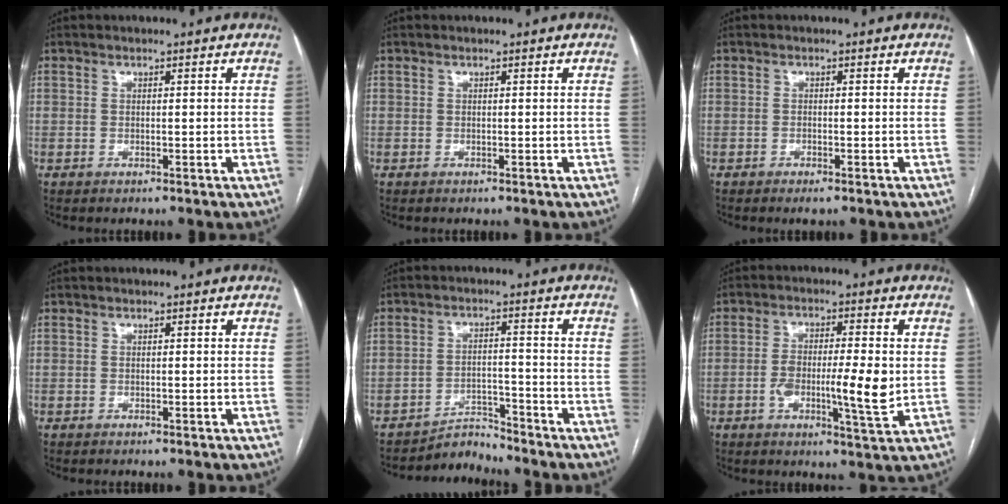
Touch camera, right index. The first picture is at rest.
{"total": 0.0}
{"total": 1.4, "force": [-1.0, 0.2, 1.0], "torque": [-0.015, -0.002, -0.013]}
{"total": 0.0}
{"total": 3.1, "force": [-3.1, 0.2, -0.3], "torque": [0.009, -0.010, -0.049]}
{"total": 8.9, "force": [-1.1, 1.4, 8.7], "torque": [-0.148, 0.000, -0.018]}